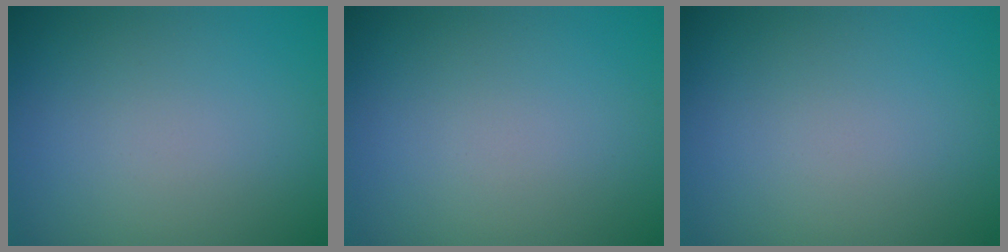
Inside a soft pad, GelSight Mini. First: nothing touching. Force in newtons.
{"total": 0.0}
{"total": 0.0}